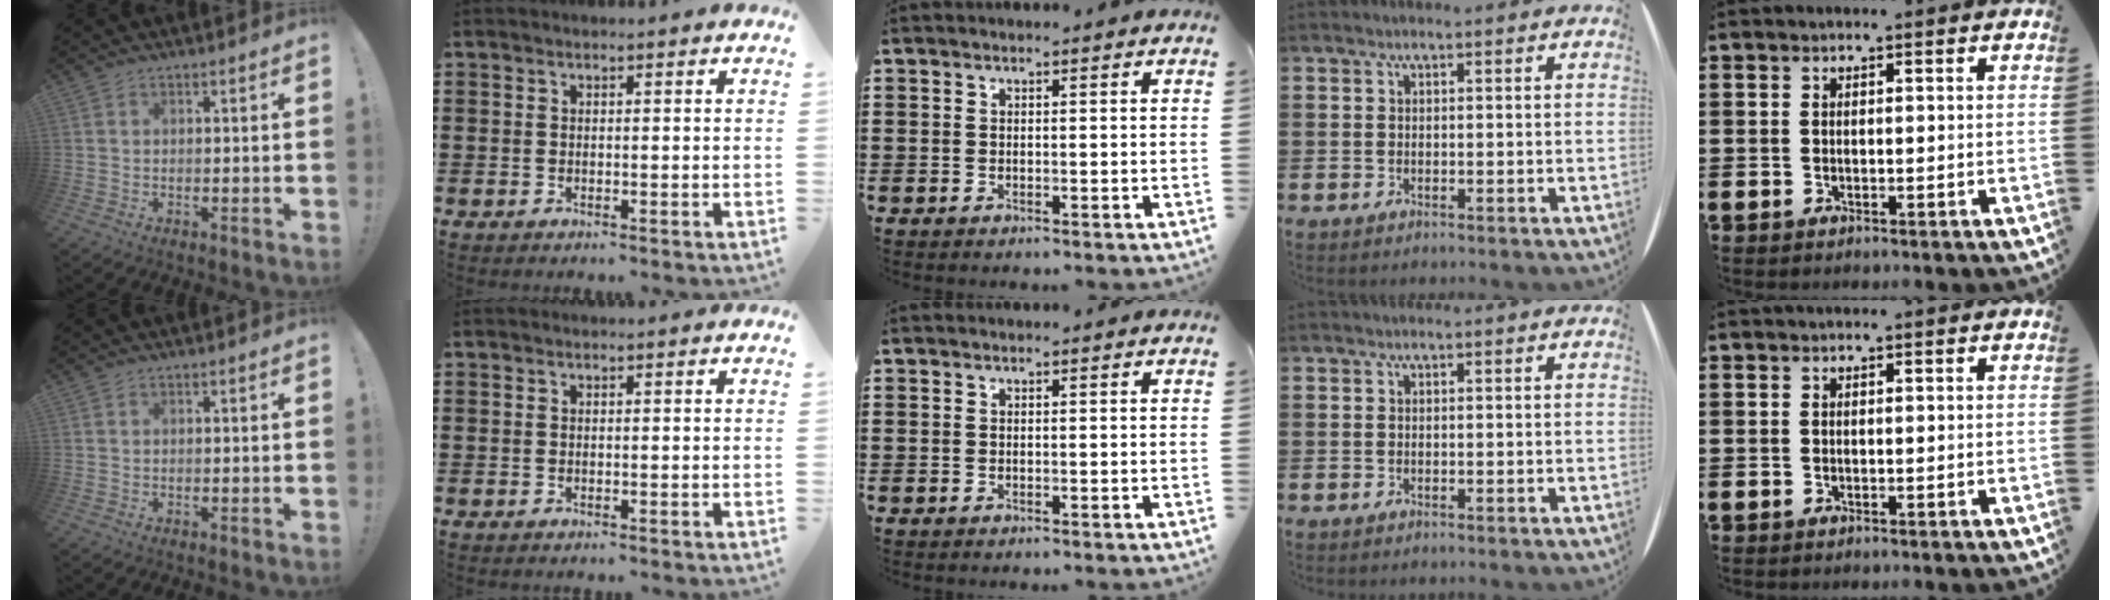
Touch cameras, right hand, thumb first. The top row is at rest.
{}